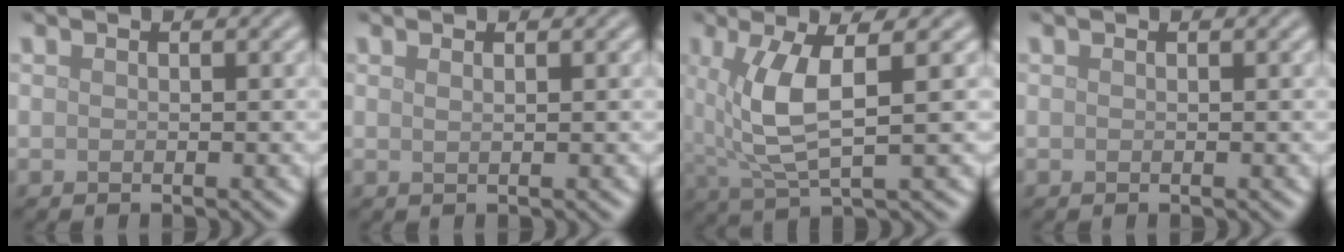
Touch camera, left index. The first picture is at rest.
{"total": 0.9, "force": [0.5, 0.4, 0.7], "torque": [-0.004, -0.001, 0.001]}
{"total": 5.9, "force": [1.2, 1.6, 5.6], "torque": [-0.125, -0.001, 0.029]}
{"total": 0.0}